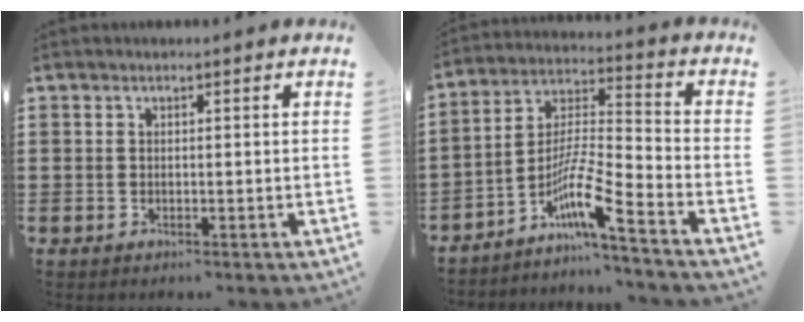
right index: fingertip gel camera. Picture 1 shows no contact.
{"total": 9.1, "force": [-6.0, 0.7, 6.9], "torque": [-0.143, -0.015, -0.118]}